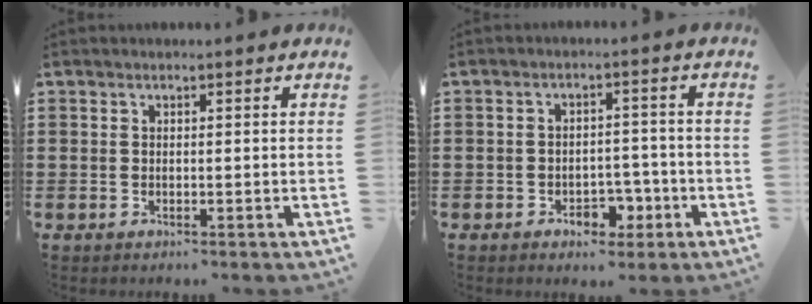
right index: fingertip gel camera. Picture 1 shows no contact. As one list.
[{"total": 4.6, "force": [-2.5, 3.0, 2.5], "torque": [-0.032, 0.006, -0.047]}]